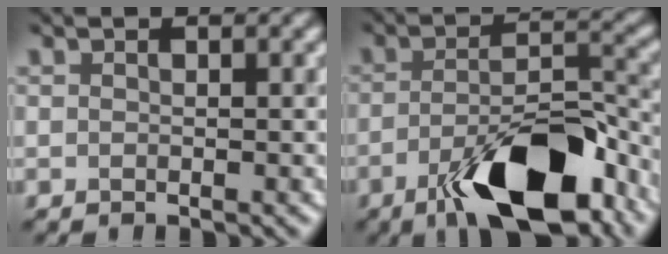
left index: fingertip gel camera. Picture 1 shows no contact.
{"total": 10.7, "force": [-6.8, 3.5, 7.5], "torque": [-0.120, -0.004, -0.100]}